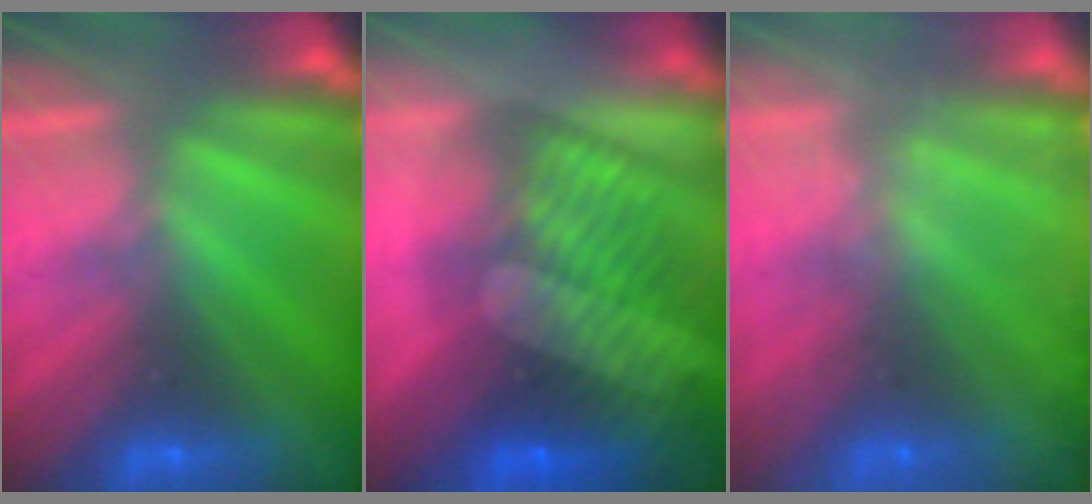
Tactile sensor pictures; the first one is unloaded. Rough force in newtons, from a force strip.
{"total": 8.3}
{"total": 7.5}